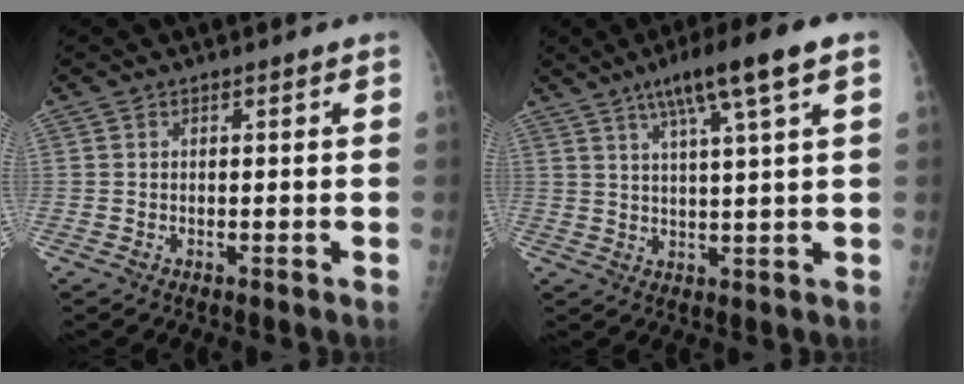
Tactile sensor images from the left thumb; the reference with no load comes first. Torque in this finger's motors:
{"motor_torque": [0.45, -0.24, 0.74, -0.58, 0.10]}